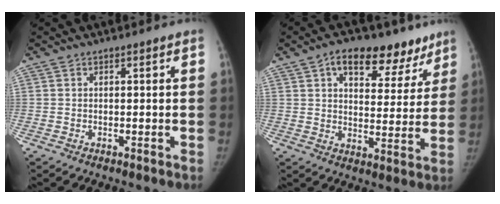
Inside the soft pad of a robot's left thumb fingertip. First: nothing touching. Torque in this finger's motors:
{"motor_torque": [1.24, 1.20, -0.07, -0.26, 0.03]}